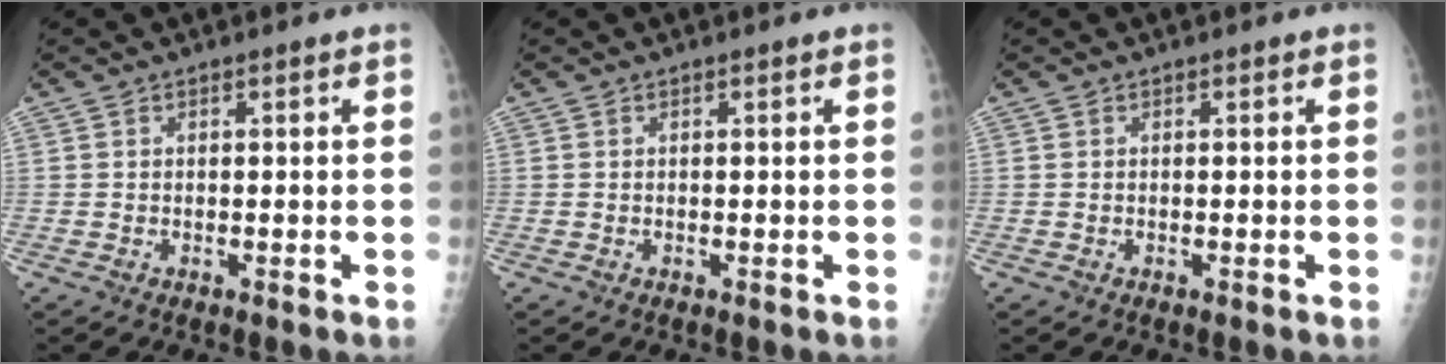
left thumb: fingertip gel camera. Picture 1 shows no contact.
{"total": 0.0}
{"total": 0.0}